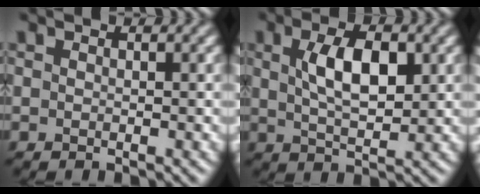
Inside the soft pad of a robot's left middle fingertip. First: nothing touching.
{"total": 5.3, "force": [1.6, 2.2, 4.5], "torque": [-0.091, 0.007, 0.028]}